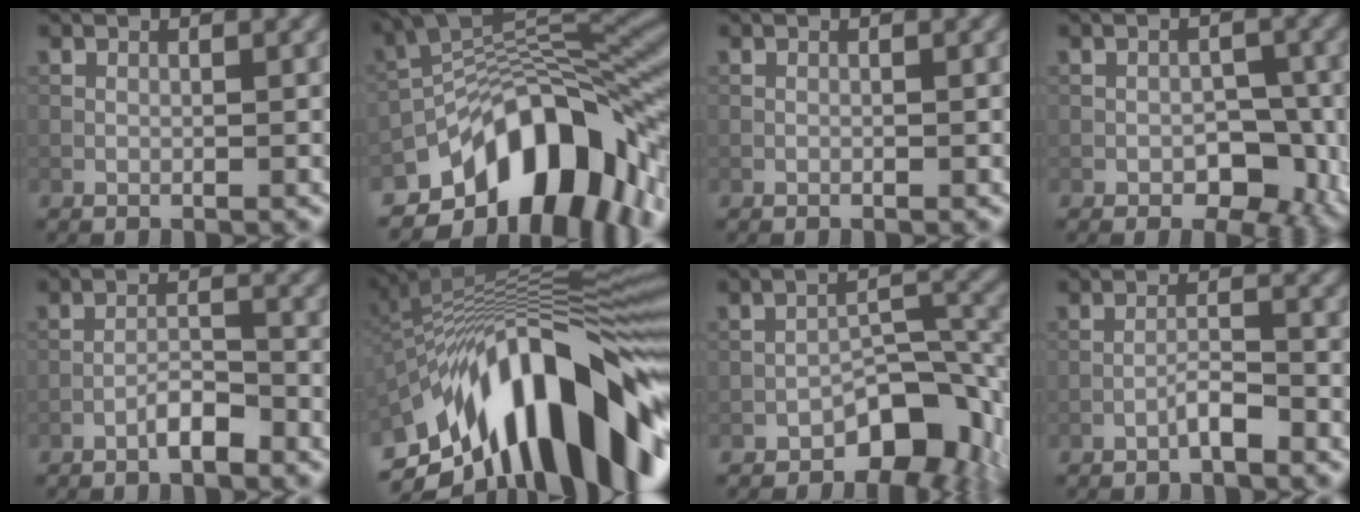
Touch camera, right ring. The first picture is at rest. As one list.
[{"total": 13.9, "force": [-7.0, 6.9, 9.9], "torque": [-0.142, 0.018, -0.126]}, {"total": 0.0}, {"total": 4.9, "force": [-1.7, 3.1, 3.5], "torque": [-0.034, -0.005, -0.024]}, {"total": 2.5, "force": [-1.8, 0.5, 1.7], "torque": [-0.027, 0.009, -0.035]}, {"total": 17.1, "force": [-6.3, 6.7, 14.4], "torque": [-0.201, 0.037, -0.125]}, {"total": 6.9, "force": [-3.9, 3.6, 4.5], "torque": [-0.044, 0.011, -0.063]}, {"total": 1.8, "force": [-1.3, 0.2, 1.2], "torque": [-0.020, 0.008, -0.027]}]